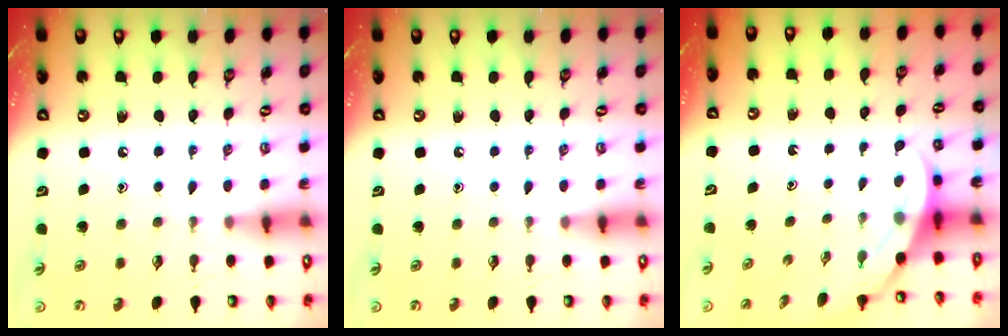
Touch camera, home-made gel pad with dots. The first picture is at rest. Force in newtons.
{"total": 0.0}
{"total": 5.4, "press": 5.4, "slide": 0.3}